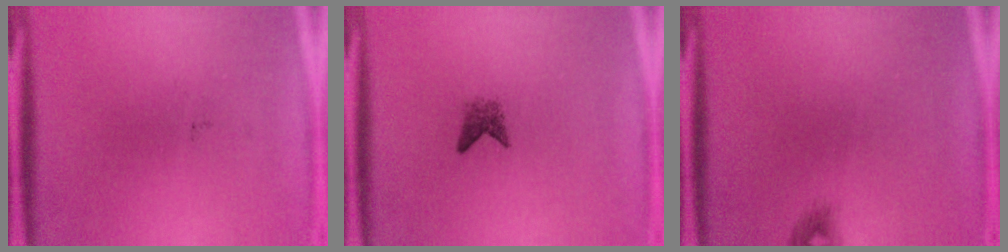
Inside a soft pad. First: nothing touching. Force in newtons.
{"total": 1.6}
{"total": 0.9}